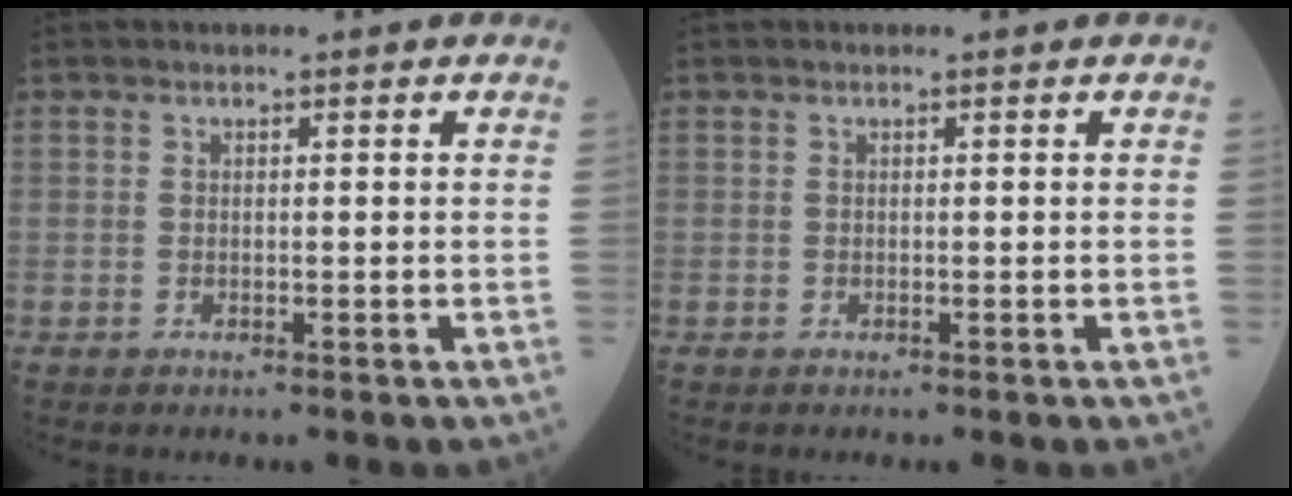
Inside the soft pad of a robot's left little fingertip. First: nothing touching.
{"total": 0.0}